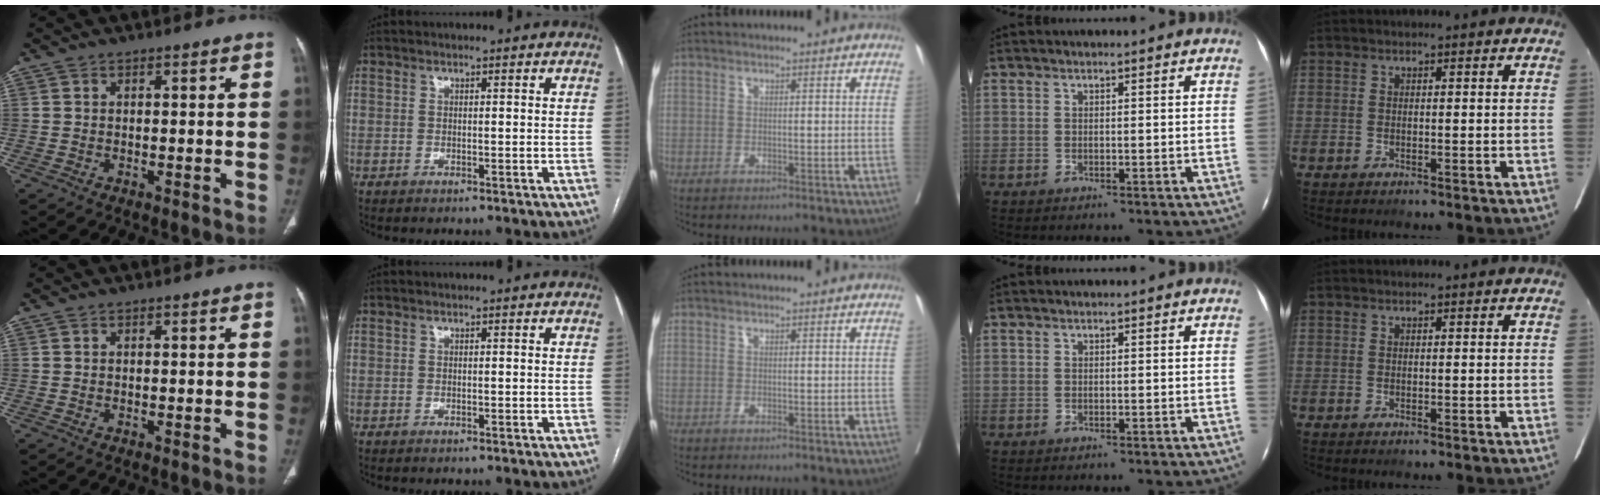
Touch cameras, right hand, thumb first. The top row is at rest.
{}